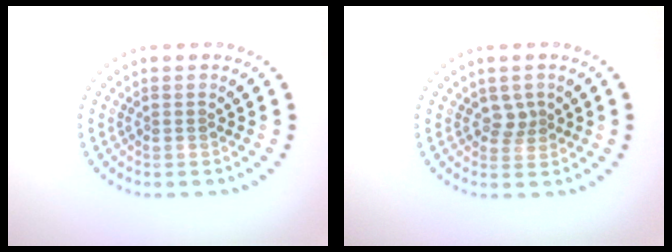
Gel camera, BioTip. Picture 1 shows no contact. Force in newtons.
{"total": 1.3, "press": 1.0, "slide": 0.9}